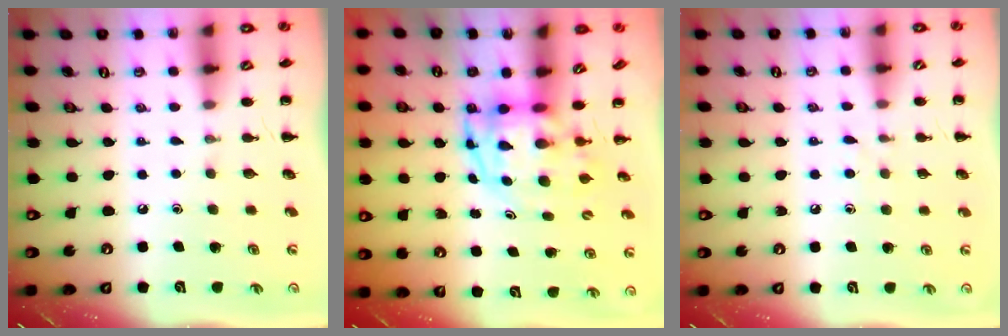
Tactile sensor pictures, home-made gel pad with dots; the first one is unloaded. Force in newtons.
{"total": 4.1, "press": 4.0, "slide": 0.9}
{"total": 3.7, "press": 3.4, "slide": 1.5}